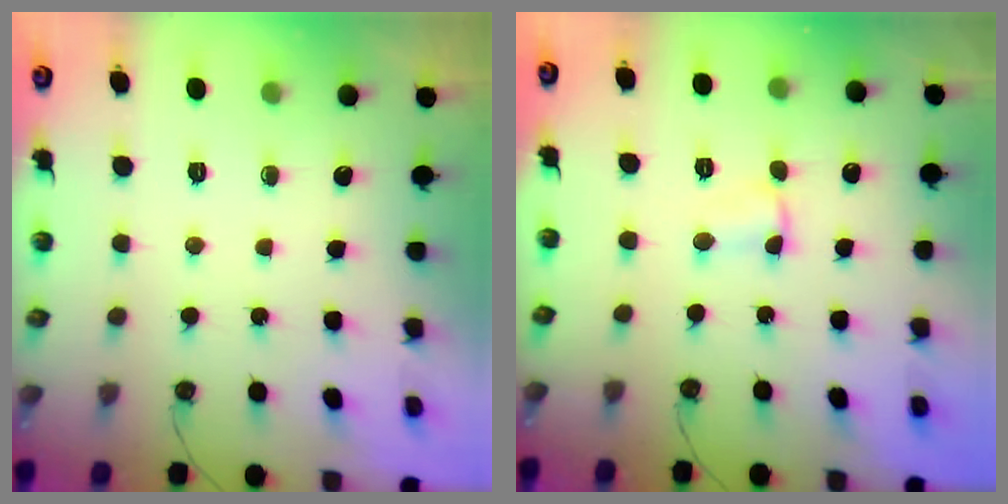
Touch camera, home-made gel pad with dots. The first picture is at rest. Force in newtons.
{"total": 3.0, "press": 1.2, "slide": 2.7}